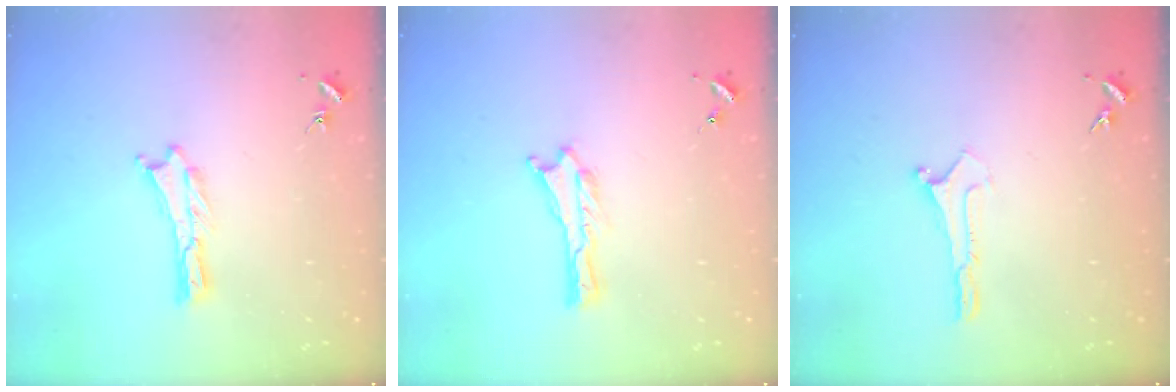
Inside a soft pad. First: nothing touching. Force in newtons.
{"total": 0.0}
{"total": 0.0}